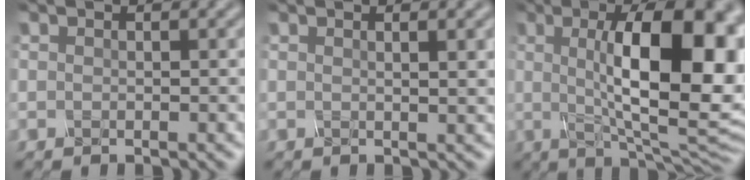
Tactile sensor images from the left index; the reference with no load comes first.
{"total": 3.1, "force": [1.1, 1.1, 2.7], "torque": [-0.021, 0.008, 0.006]}
{"total": 15.0, "force": [1.5, 4.9, 14.1], "torque": [-0.172, 0.010, 0.019]}